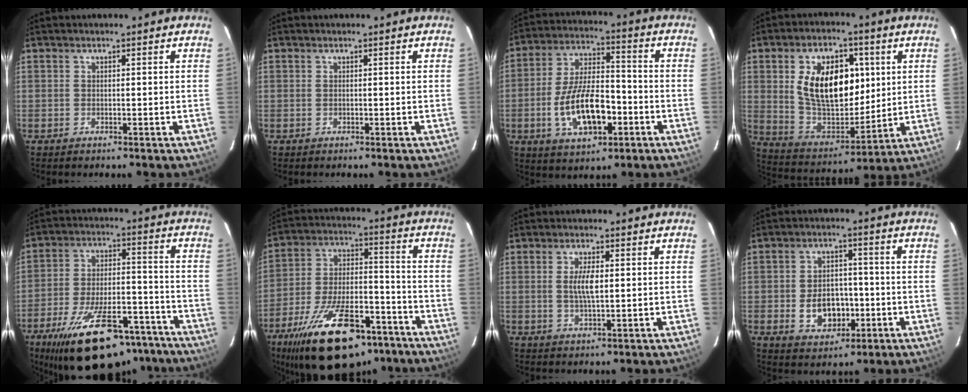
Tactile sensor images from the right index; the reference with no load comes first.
{"total": 0.0}
{"total": 13.6, "force": [-4.6, 6.2, 11.3], "torque": [-0.222, 0.005, -0.071]}
{"total": 18.1, "force": [4.4, 10.6, 14.0], "torque": [-0.258, 0.010, 0.091]}
{"total": 26.4, "force": [-19.7, 9.9, 14.5], "torque": [-0.250, -0.005, -0.279]}
{"total": 26.1, "force": [-17.2, 11.2, 16.1], "torque": [-0.293, -0.009, -0.257]}
{"total": 4.4, "force": [0.4, 1.4, 4.1], "torque": [-0.076, -0.001, 0.009]}
{"total": 9.1, "force": [-2.4, 6.6, 5.8], "torque": [-0.119, 0.008, -0.024]}